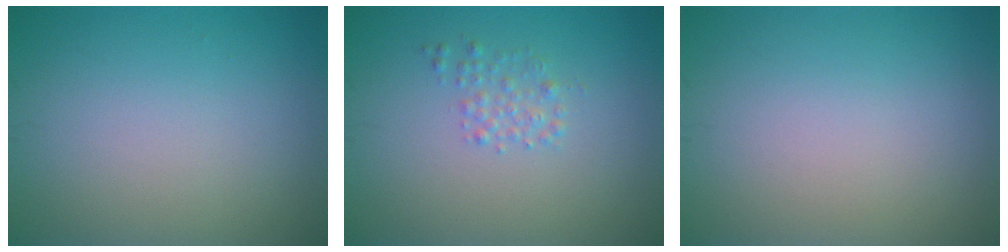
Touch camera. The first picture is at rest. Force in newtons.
{"total": 1.4, "press": 1.4, "slide": 0.1}
{"total": 0.0}